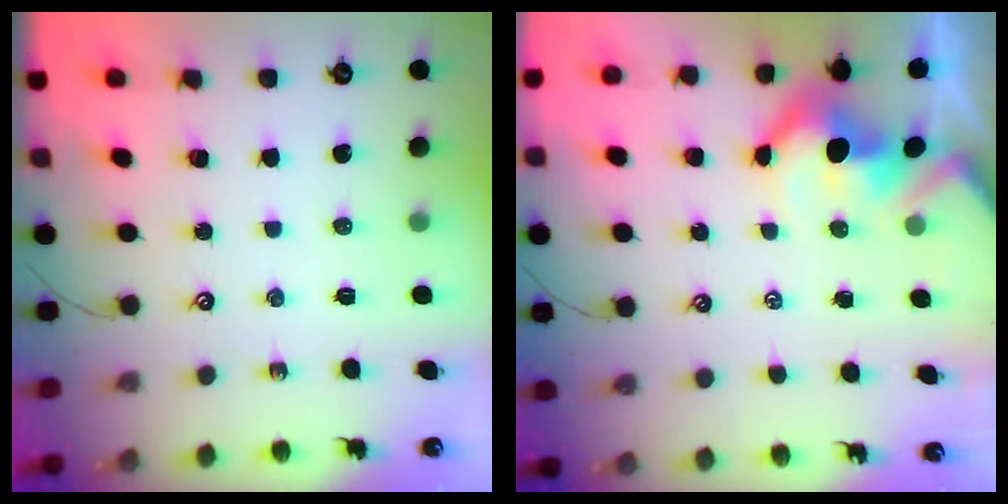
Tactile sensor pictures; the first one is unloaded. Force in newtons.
{"total": 5.5, "press": 5.4, "slide": 1.2}